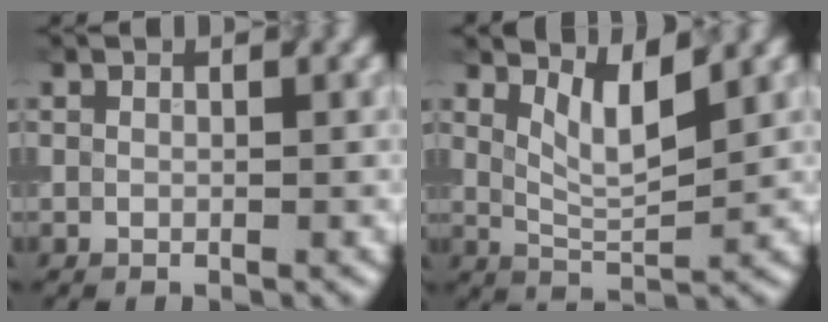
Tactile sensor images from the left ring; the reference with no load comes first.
{"total": 3.7, "force": [2.2, 0.9, 2.8], "torque": [-0.058, -0.007, 0.045]}